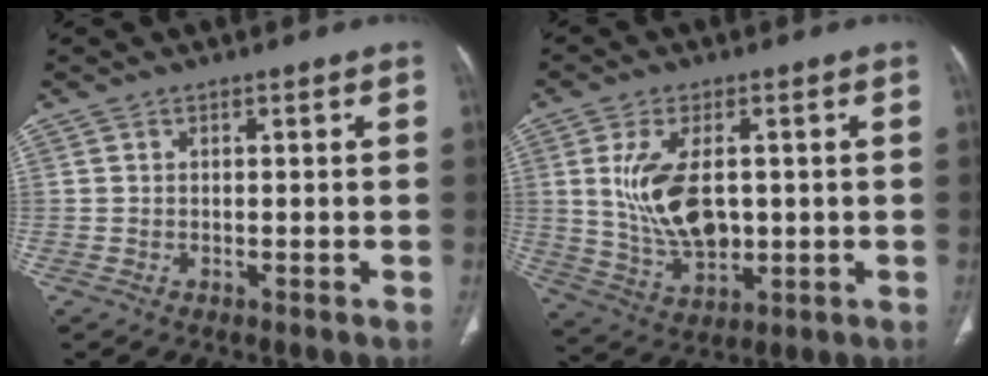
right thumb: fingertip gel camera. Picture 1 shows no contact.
{"total": 12.1, "force": [1.4, 6.7, 9.9], "torque": [-0.185, -0.011, 0.040]}